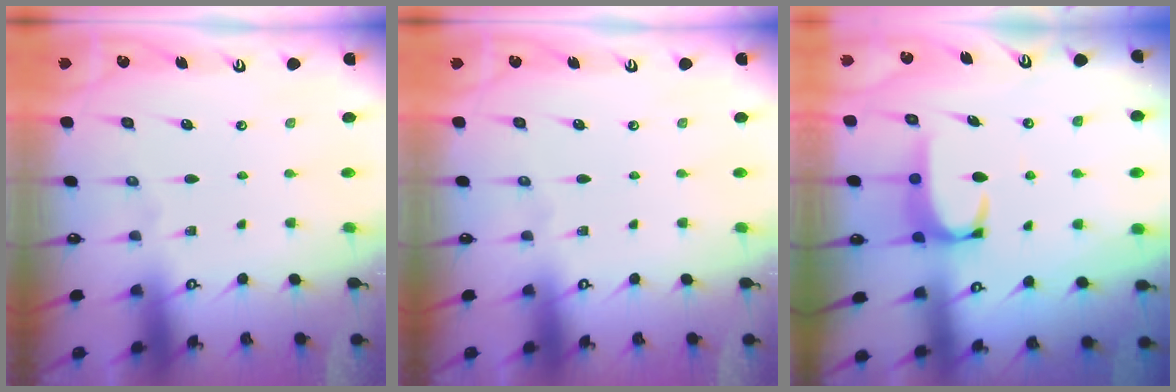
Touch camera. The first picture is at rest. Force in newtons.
{"total": 0.0}
{"total": 2.9, "press": 2.9, "slide": 0.3}